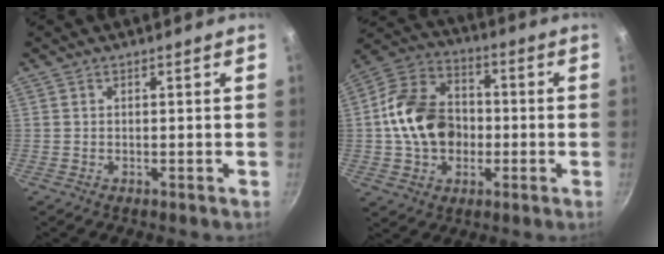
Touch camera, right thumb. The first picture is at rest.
{"total": 15.9, "force": [-1.0, 12.2, 10.1], "torque": [-0.151, 0.032, -0.029]}